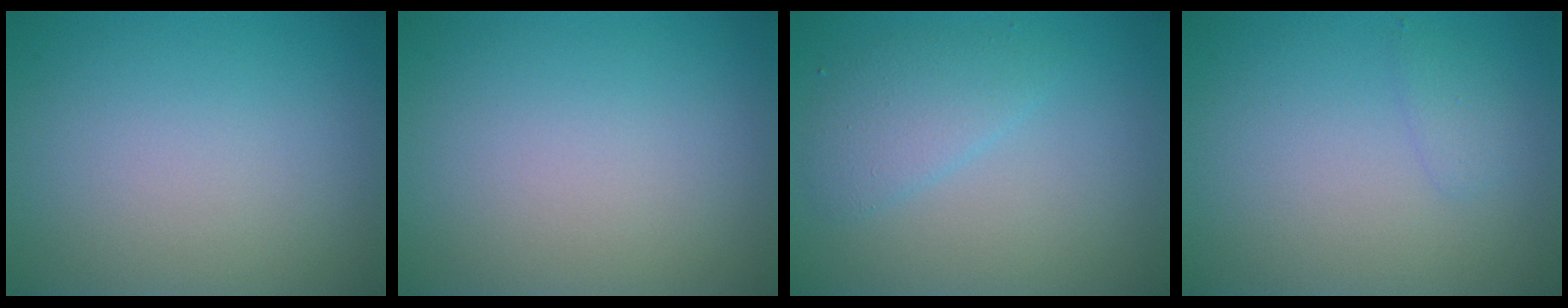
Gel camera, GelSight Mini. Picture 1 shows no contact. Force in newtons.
{"total": 0.0}
{"total": 2.5, "press": 2.5, "slide": 0.1}
{"total": 1.0, "press": 0.9, "slide": 0.1}